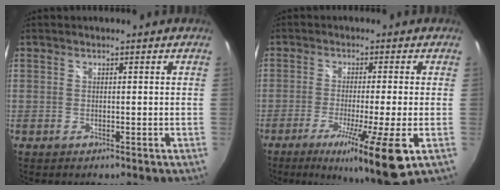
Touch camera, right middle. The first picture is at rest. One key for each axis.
{"total": 12.3, "fx": -4.9, "fy": -0.4, "fz": 11.3, "tx": -0.208, "ty": -0.037, "tz": -0.082}